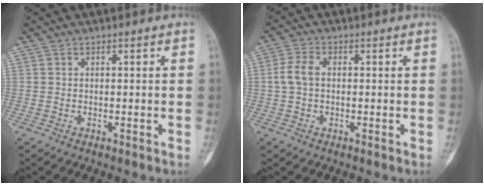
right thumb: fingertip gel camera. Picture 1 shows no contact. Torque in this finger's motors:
{"motor_torque": [-0.24, 0.45, 0.53, 0.07, 0.03]}